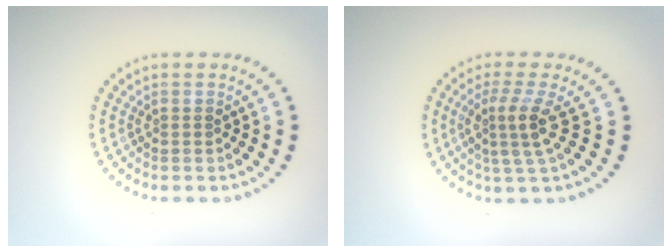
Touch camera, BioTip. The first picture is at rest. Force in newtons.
{"total": 3.1, "press": 2.2, "slide": 2.1}